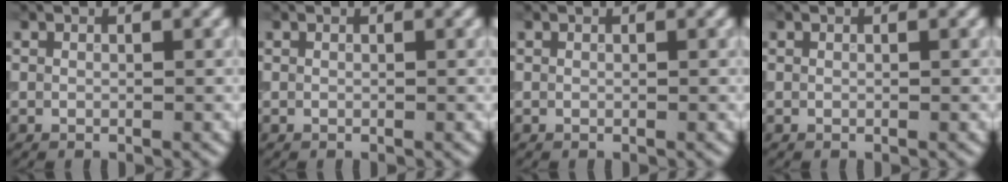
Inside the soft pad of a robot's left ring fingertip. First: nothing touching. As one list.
[{"total": 0.0}, {"total": 0.0}, {"total": 0.0}]